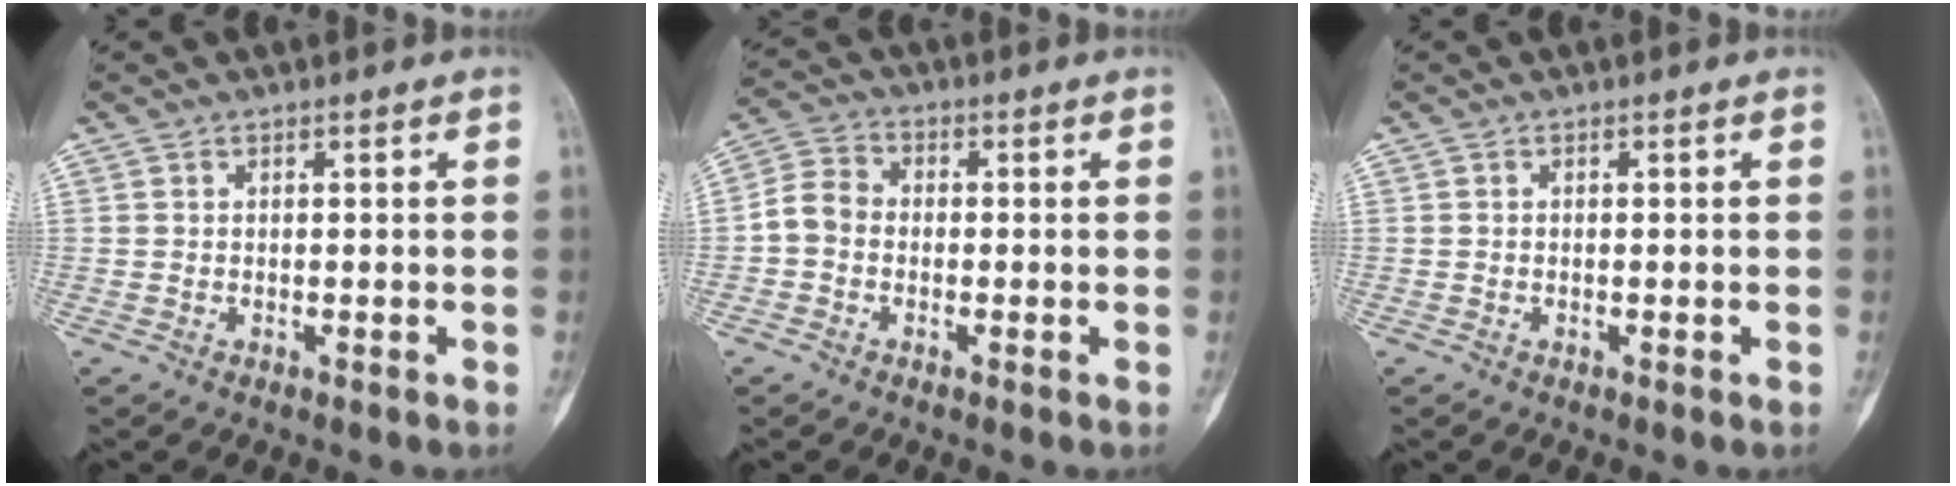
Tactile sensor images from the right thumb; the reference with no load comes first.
{"total": 5.6, "force": [-1.0, 4.6, 3.0], "torque": [-0.046, 0.018, -0.034]}
{"total": 0.0}